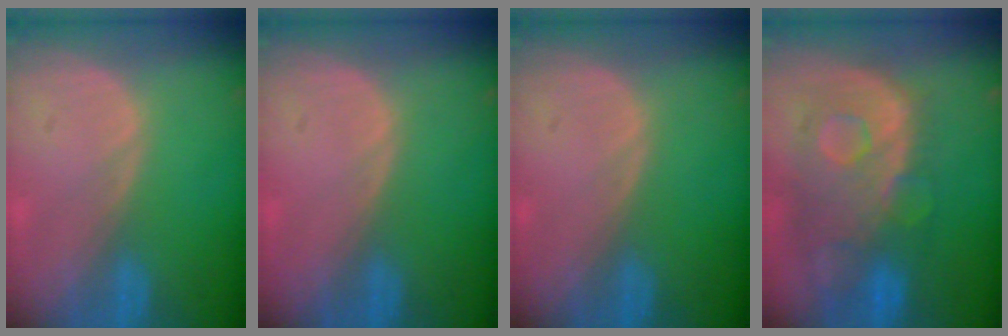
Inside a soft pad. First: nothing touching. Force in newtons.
{"total": 0.0}
{"total": 0.0}
{"total": 11.3, "press": 9.8, "slide": 5.6}